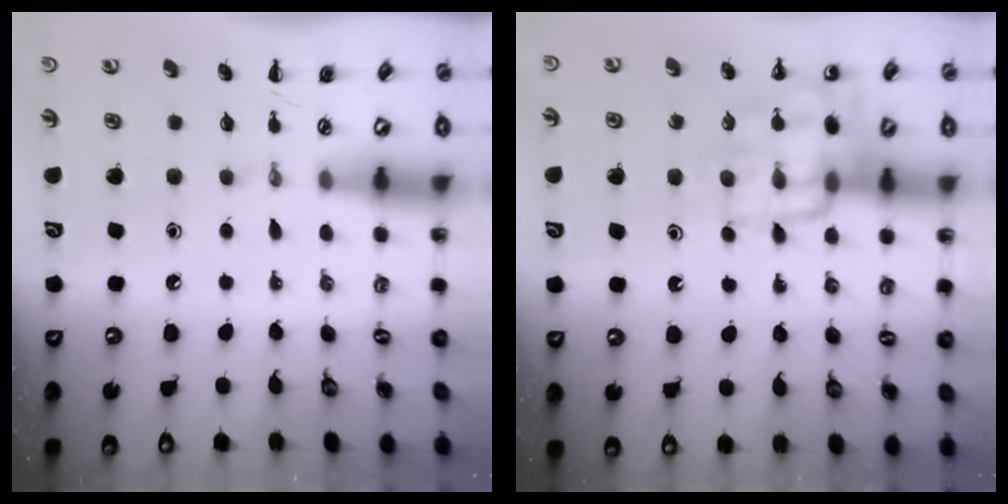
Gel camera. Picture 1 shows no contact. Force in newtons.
{"total": 14.5, "press": 14.3, "slide": 2.4}